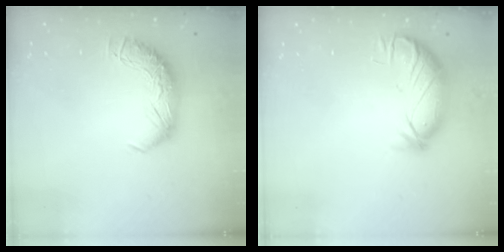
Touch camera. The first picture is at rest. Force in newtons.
{"total": 4.0, "press": 3.4, "slide": 2.1}